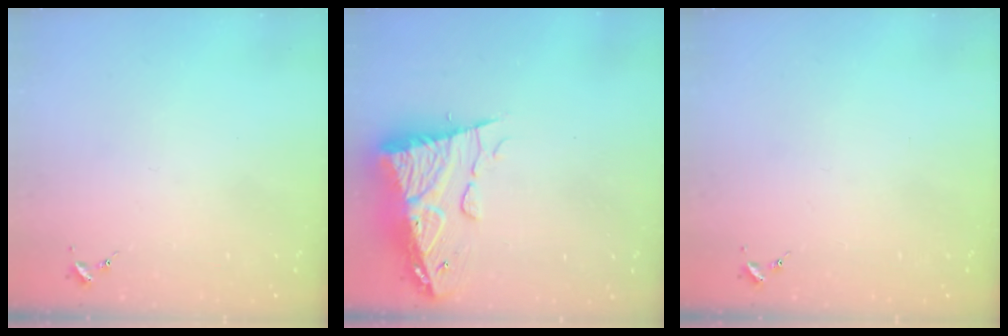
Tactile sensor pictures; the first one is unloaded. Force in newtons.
{"total": 13.2, "press": 13.1, "slide": 1.2}
{"total": 0.0}